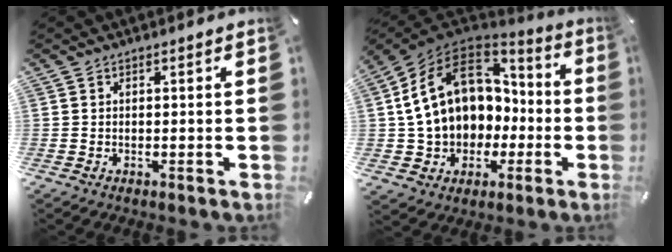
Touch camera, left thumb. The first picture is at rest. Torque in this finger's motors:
{"motor_torque": [2.38, 2.62, 1.97, -0.80, 0.83]}